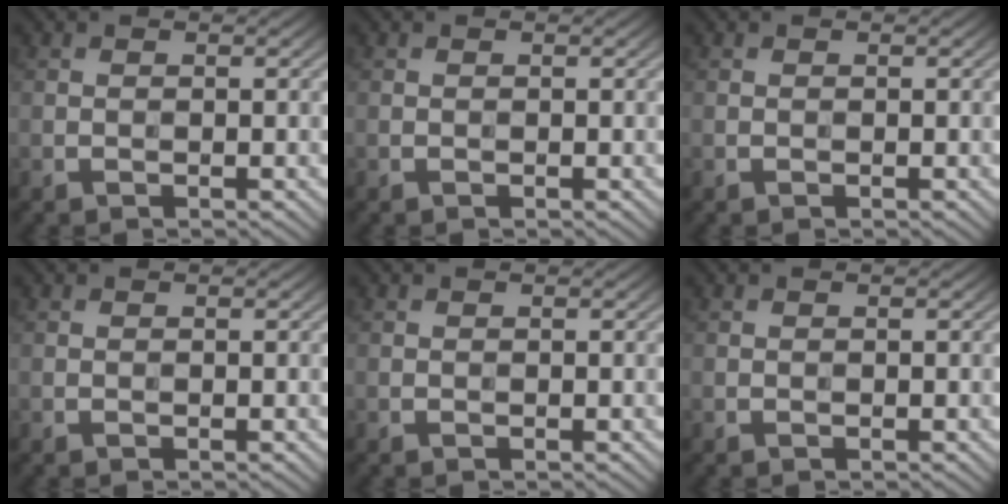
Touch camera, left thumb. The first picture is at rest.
{"total": 0.0}
{"total": 0.0}
{"total": 0.0}
{"total": 0.0}
{"total": 0.0}